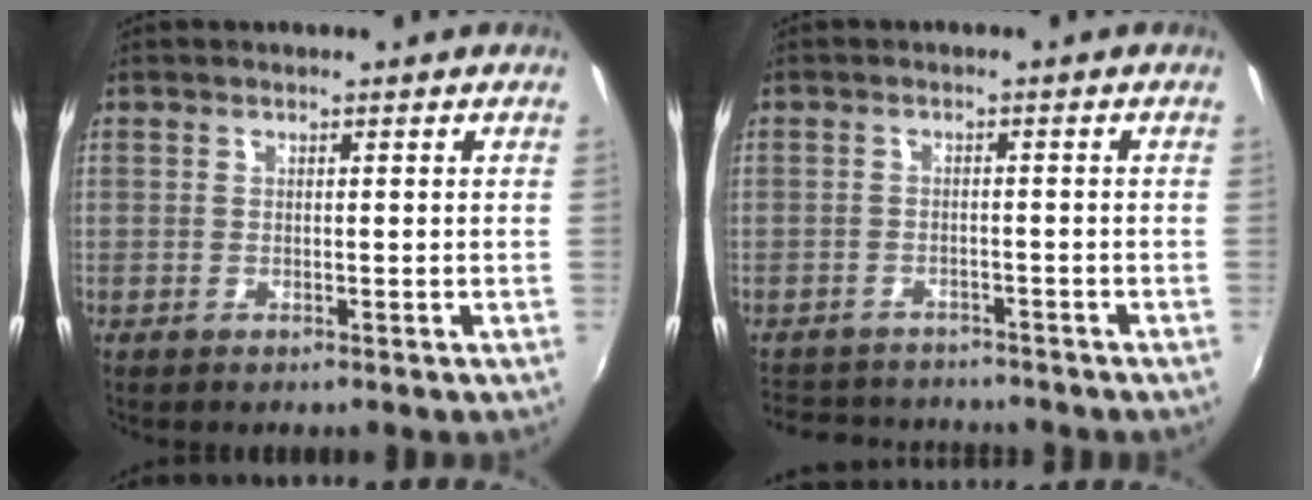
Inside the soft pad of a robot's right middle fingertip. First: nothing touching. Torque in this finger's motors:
{"motor_torque": [0.32, -0.36, -0.02, -0.03]}